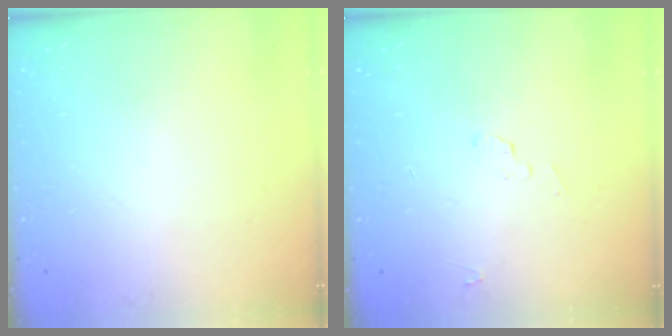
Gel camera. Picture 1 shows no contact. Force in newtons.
{"total": 3.6, "press": 3.4, "slide": 1.3}